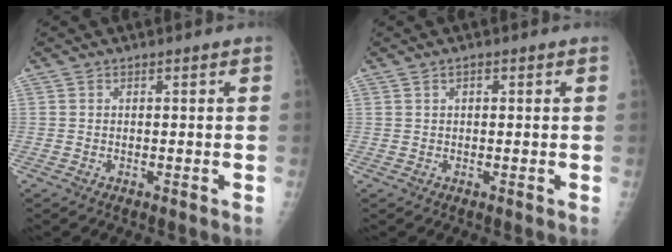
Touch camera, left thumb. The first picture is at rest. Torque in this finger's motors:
{"motor_torque": [-0.27, -0.05, -0.05, 0.08, 0.05]}